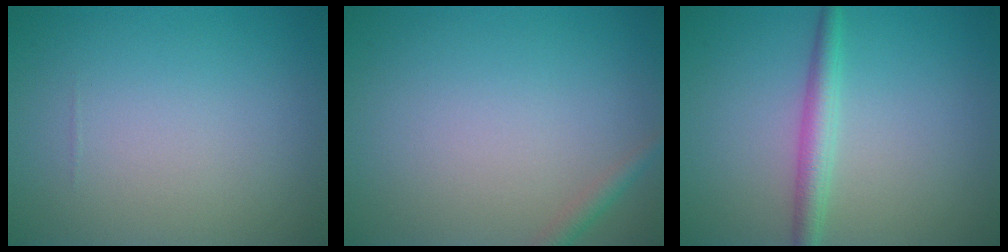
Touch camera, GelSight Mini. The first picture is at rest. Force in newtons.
{"total": 1.2, "press": 1.2, "slide": 0.0}
{"total": 2.5, "press": 2.5, "slide": 0.1}